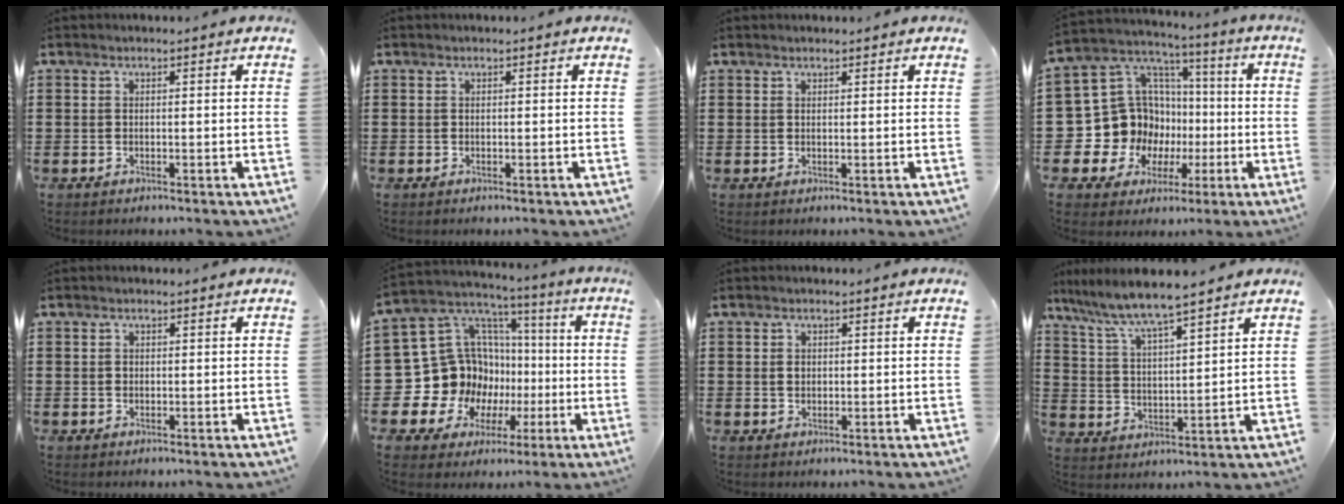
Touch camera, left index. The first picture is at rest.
{"total": 0.0}
{"total": 0.7, "force": [0.7, 0.1, 0.1], "torque": [-0.004, 0.001, 0.014]}
{"total": 14.5, "force": [-2.0, 13.6, 4.5], "torque": [-0.140, -0.026, -0.006]}
{"total": 0.6, "force": [0.2, 0.5, 0.2], "torque": [-0.006, 0.003, 0.004]}
{"total": 17.1, "force": [-2.3, 15.6, 6.5], "torque": [-0.171, -0.038, 0.002]}
{"total": 1.3, "force": [0.3, 1.0, 0.8], "torque": [-0.019, 0.006, 0.004]}
{"total": 5.8, "force": [5.2, -0.2, 2.5], "torque": [-0.073, -0.031, 0.085]}